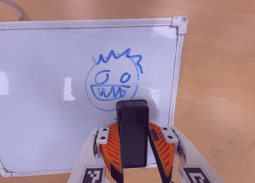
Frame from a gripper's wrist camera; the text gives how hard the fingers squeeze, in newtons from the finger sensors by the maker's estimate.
{"total": 5.5, "left": 5.3, "right": 5.6}